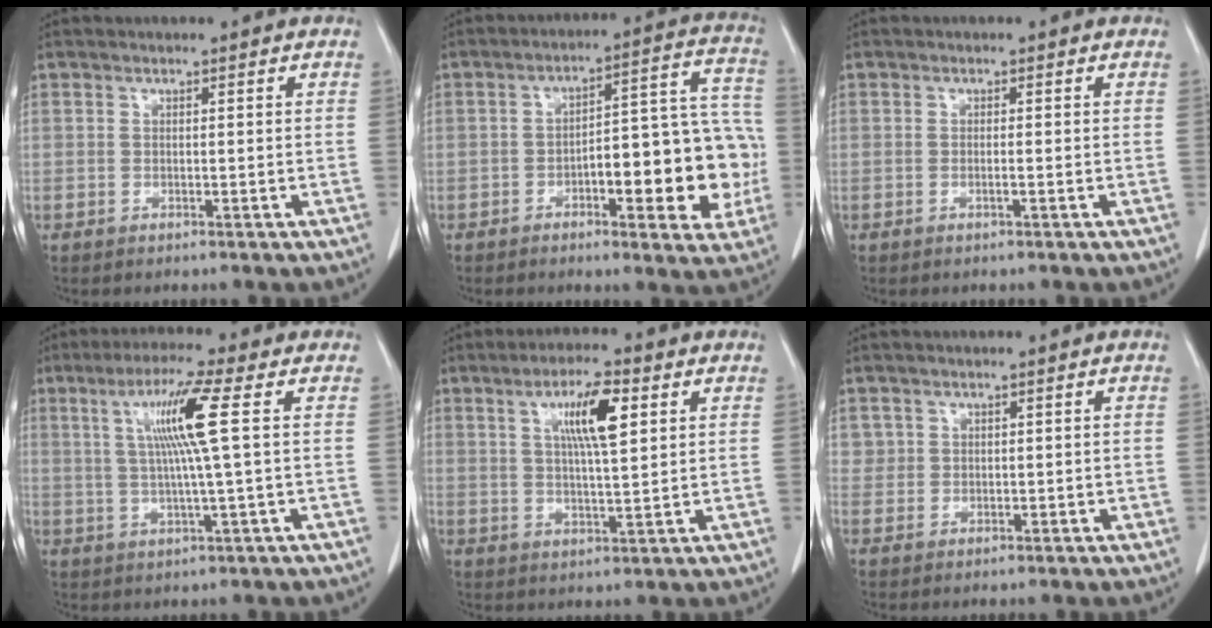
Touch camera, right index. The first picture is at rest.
{"total": 15.7, "force": [-3.9, 4.8, 14.4], "torque": [-0.173, 0.045, -0.047]}
{"total": 0.7, "force": [-0.3, -0.1, 0.6], "torque": [-0.013, 0.002, -0.003]}
{"total": 9.2, "force": [2.3, -1.3, 8.8], "torque": [-0.163, 0.007, 0.046]}
{"total": 8.3, "force": [3.2, 1.2, 7.6], "torque": [-0.135, 0.004, 0.055]}
{"total": 2.0, "force": [0.8, 1.8, 0.0], "torque": [0.015, 0.003, 0.012]}